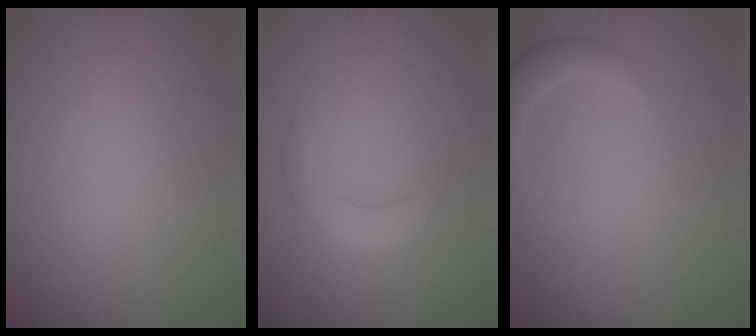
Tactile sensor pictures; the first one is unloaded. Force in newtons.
{"total": 2.6, "press": 2.6, "slide": 0.3}
{"total": 2.9, "press": 2.8, "slide": 0.3}